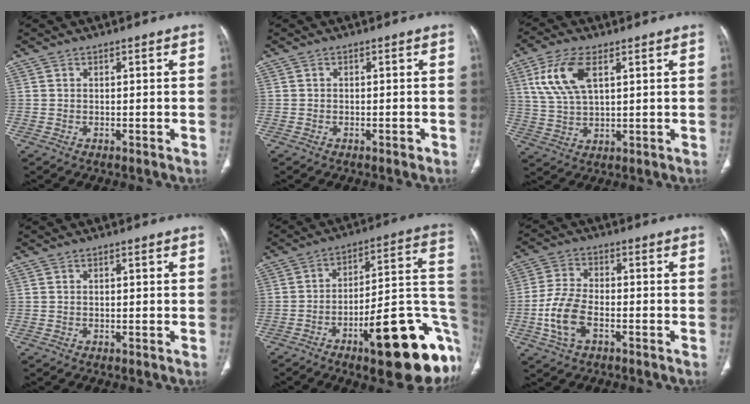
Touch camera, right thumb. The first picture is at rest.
{"total": 1.0, "force": [-0.6, 0.5, 0.6], "torque": [-0.008, 0.000, -0.010]}
{"total": 10.0, "force": [3.9, 4.7, 8.0], "torque": [-0.170, -0.005, 0.082]}
{"total": 0.6, "force": [0.1, 0.2, 0.6], "torque": [-0.013, 0.000, 0.003]}
{"total": 27.9, "force": [-9.9, 8.2, 24.8], "torque": [-0.253, 0.054, -0.133]}
{"total": 8.8, "force": [-3.1, 4.9, 6.7], "torque": [-0.146, 0.016, -0.061]}